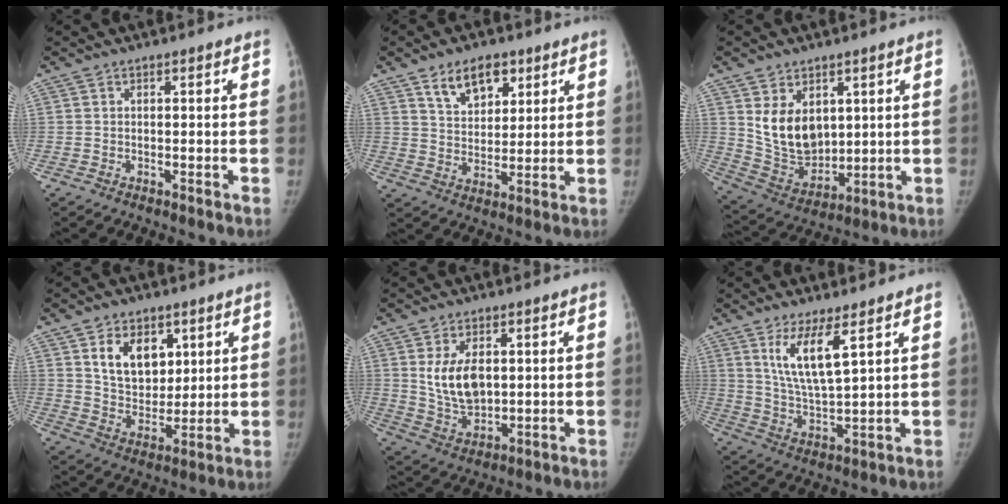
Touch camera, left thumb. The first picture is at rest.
{"total": 9.1, "force": [5.3, 5.4, 5.0], "torque": [-0.050, -0.030, 0.093]}
{"total": 11.8, "force": [3.6, 8.3, 7.7], "torque": [-0.096, -0.030, 0.092]}
{"total": 11.8, "force": [4.9, 8.1, 7.1], "torque": [-0.076, -0.032, 0.094]}
{"total": 9.3, "force": [1.8, 5.8, 7.1], "torque": [-0.111, -0.015, 0.048]}
{"total": 9.4, "force": [4.8, 2.3, 7.7], "torque": [-0.142, -0.038, 0.104]}